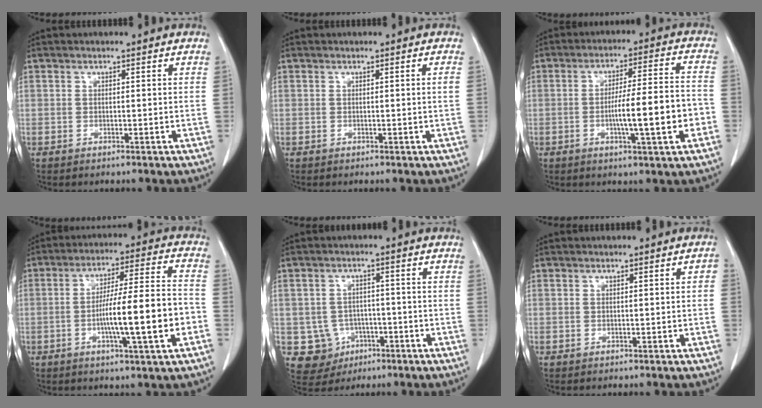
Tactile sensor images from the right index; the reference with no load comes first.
{"total": 0.9, "force": [0.1, -0.3, 0.9], "torque": [-0.013, 0.000, 0.002]}
{"total": 11.2, "force": [-2.8, 0.6, 10.9], "torque": [-0.173, 0.007, -0.044]}
{"total": 13.9, "force": [-3.6, 0.5, 13.5], "torque": [-0.222, 0.008, -0.058]}
{"total": 6.6, "force": [-1.9, 6.2, 1.0], "torque": [-0.019, 0.009, -0.018]}
{"total": 0.9, "force": [0.0, 0.3, 0.8], "torque": [-0.006, 0.005, 0.001]}